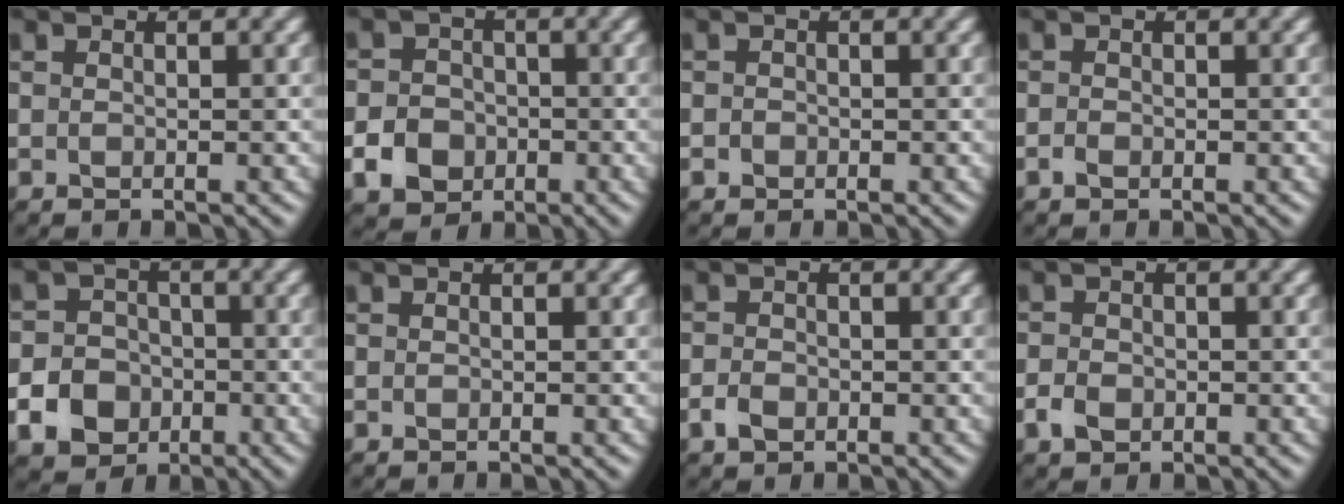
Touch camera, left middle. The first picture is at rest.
{"total": 4.6, "force": [-2.3, 3.7, 1.4], "torque": [-0.013, -0.003, -0.057]}
{"total": 0.6, "force": [-0.4, 0.3, -0.1], "torque": [0.008, -0.002, -0.009]}
{"total": 0.7, "force": [-0.7, 0.0, -0.1], "torque": [0.000, -0.002, -0.011]}
{"total": 7.2, "force": [-3.6, 6.0, 1.7], "torque": [-0.029, -0.022, -0.082]}
{"total": 0.0}
{"total": 1.6, "force": [-1.2, 0.9, 0.5], "torque": [-0.007, 0.000, -0.025]}
{"total": 1.7, "force": [-1.2, 1.1, 0.6], "torque": [-0.010, -0.001, -0.023]}